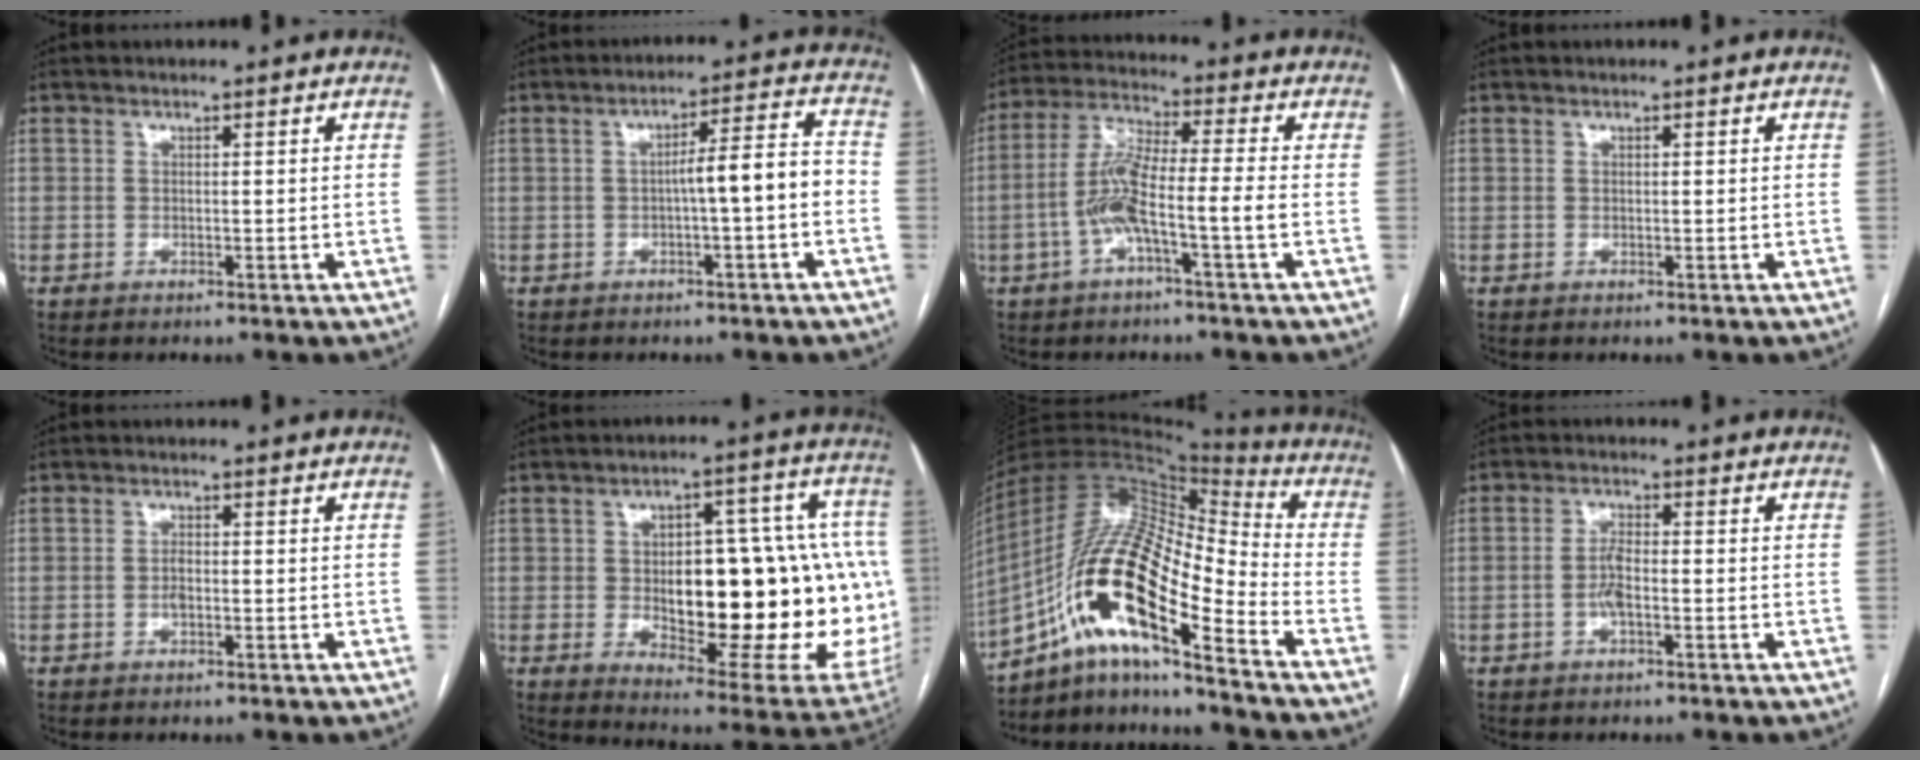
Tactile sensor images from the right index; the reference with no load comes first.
{"total": 6.5, "force": [-1.3, 0.4, 6.3], "torque": [-0.092, 0.024, -0.017]}
{"total": 8.6, "force": [-2.6, 0.1, 8.2], "torque": [-0.169, 0.021, -0.053]}
{"total": 0.0}
{"total": 1.3, "force": [-0.3, 0.6, 1.2], "torque": [-0.021, 0.004, -0.005]}
{"total": 29.3, "force": [-2.0, 10.3, 27.3], "torque": [-0.289, 0.035, 0.009]}
{"total": 19.4, "force": [-9.4, 4.0, 16.5], "torque": [-0.332, 0.018, -0.164]}
{"total": 3.0, "force": [-0.9, 0.8, 2.8], "torque": [-0.058, 0.005, -0.016]}